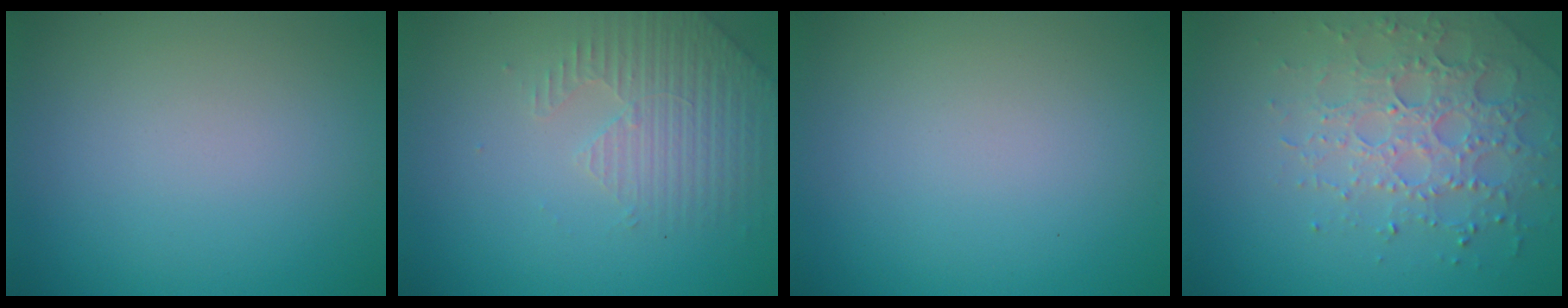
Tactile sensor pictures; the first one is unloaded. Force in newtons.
{"total": 3.5, "press": 3.4, "slide": 0.9}
{"total": 0.0}
{"total": 4.9, "press": 4.7, "slide": 1.2}